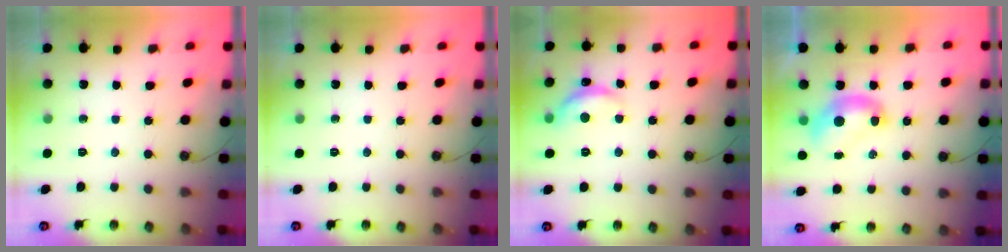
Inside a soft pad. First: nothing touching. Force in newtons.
{"total": 0.0}
{"total": 6.3, "press": 6.3, "slide": 0.6}
{"total": 2.1, "press": 2.1, "slide": 0.2}